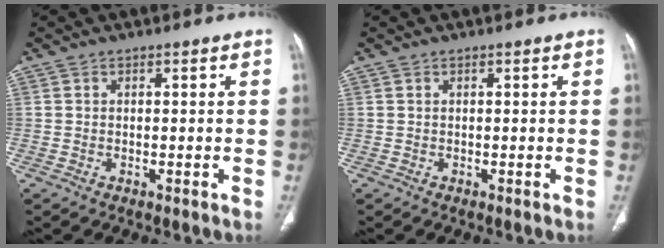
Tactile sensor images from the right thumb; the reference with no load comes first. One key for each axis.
{"total": 0.0}